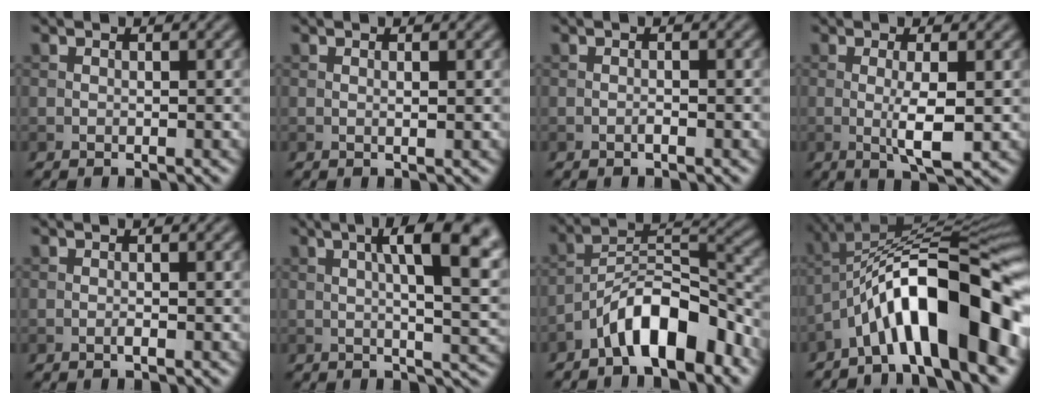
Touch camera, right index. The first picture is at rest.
{"total": 0.8, "force": [0.2, 0.2, 0.7], "torque": [-0.010, 0.002, 0.002]}
{"total": 0.6, "force": [-0.4, 0.1, 0.5], "torque": [-0.010, 0.001, -0.008]}
{"total": 3.7, "force": [-0.3, 0.6, 3.7], "torque": [-0.068, -0.005, -0.002]}
{"total": 0.7, "force": [-0.3, 0.1, 0.6], "torque": [-0.013, 0.000, -0.007]}
{"total": 11.2, "force": [2.8, 3.5, 10.3], "torque": [-0.121, 0.011, 0.034]}
{"total": 8.0, "force": [-5.2, 2.6, 5.4], "torque": [-0.087, 0.017, -0.093]}
{"total": 13.0, "force": [-5.5, 3.3, 11.4], "torque": [-0.174, 0.017, -0.086]}